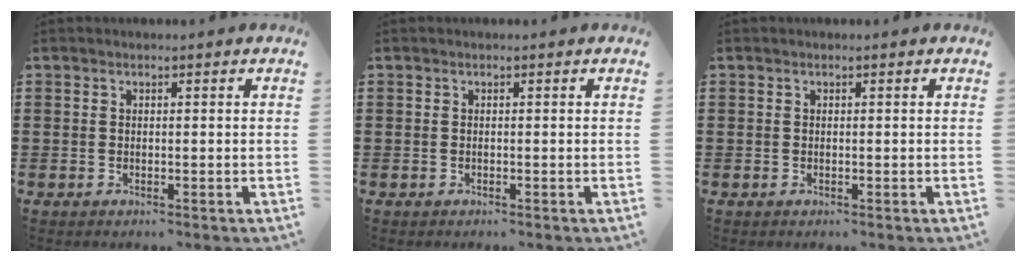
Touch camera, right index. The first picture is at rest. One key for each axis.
{"total": 0.0}
{"total": 0.0}